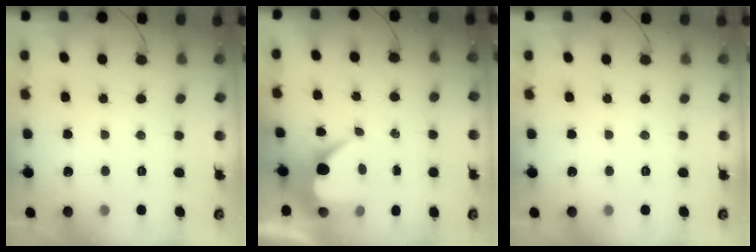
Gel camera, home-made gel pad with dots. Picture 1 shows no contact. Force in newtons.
{"total": 6.3, "press": 6.3, "slide": 0.3}
{"total": 0.0}